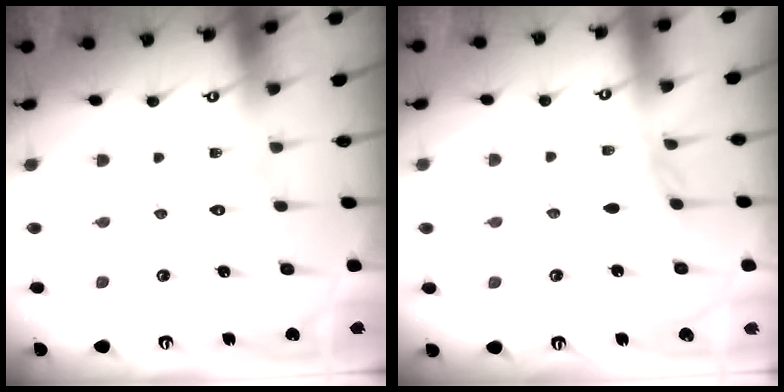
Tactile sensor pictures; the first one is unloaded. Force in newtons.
{"total": 2.2, "press": 2.2, "slide": 0.3}